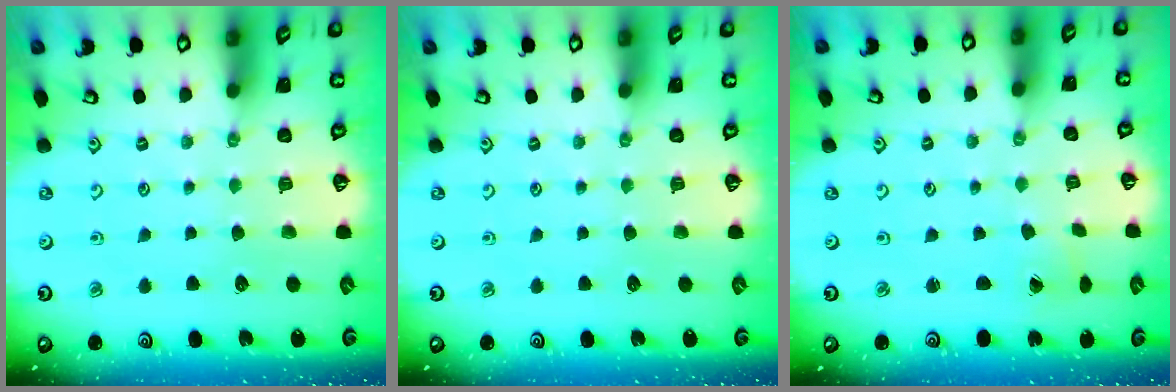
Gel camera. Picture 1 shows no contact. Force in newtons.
{"total": 0.0}
{"total": 0.0}